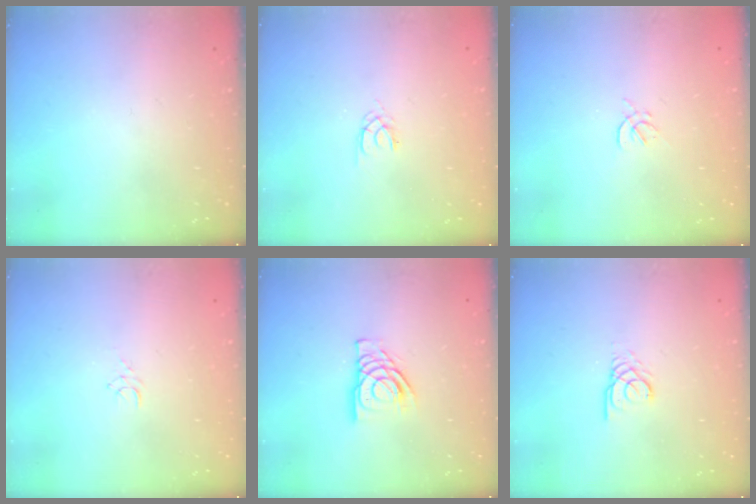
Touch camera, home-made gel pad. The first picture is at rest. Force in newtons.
{"total": 1.3, "press": 1.2, "slide": 0.3}
{"total": 1.6, "press": 1.5, "slide": 0.6}
{"total": 5.0, "press": 4.9, "slide": 0.3}
{"total": 11.3, "press": 11.1, "slide": 1.6}
{"total": 2.7, "press": 2.7, "slide": 0.1}